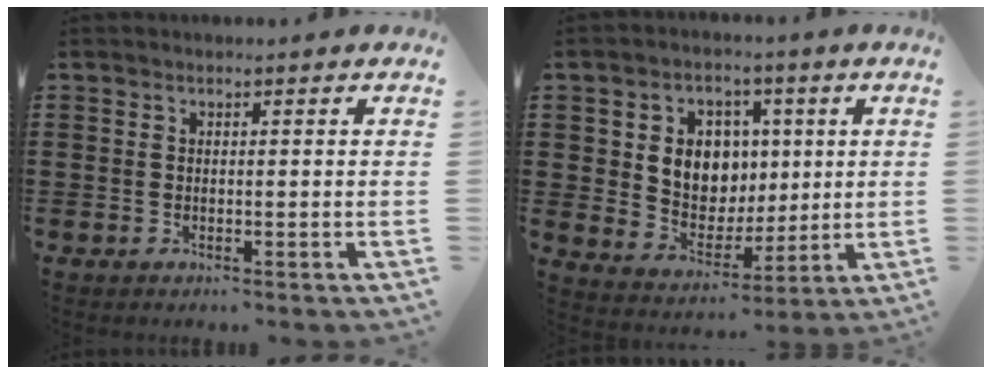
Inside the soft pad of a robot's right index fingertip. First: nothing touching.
{"total": 7.9, "force": [1.9, 6.9, 3.1], "torque": [-0.071, 0.008, 0.034]}